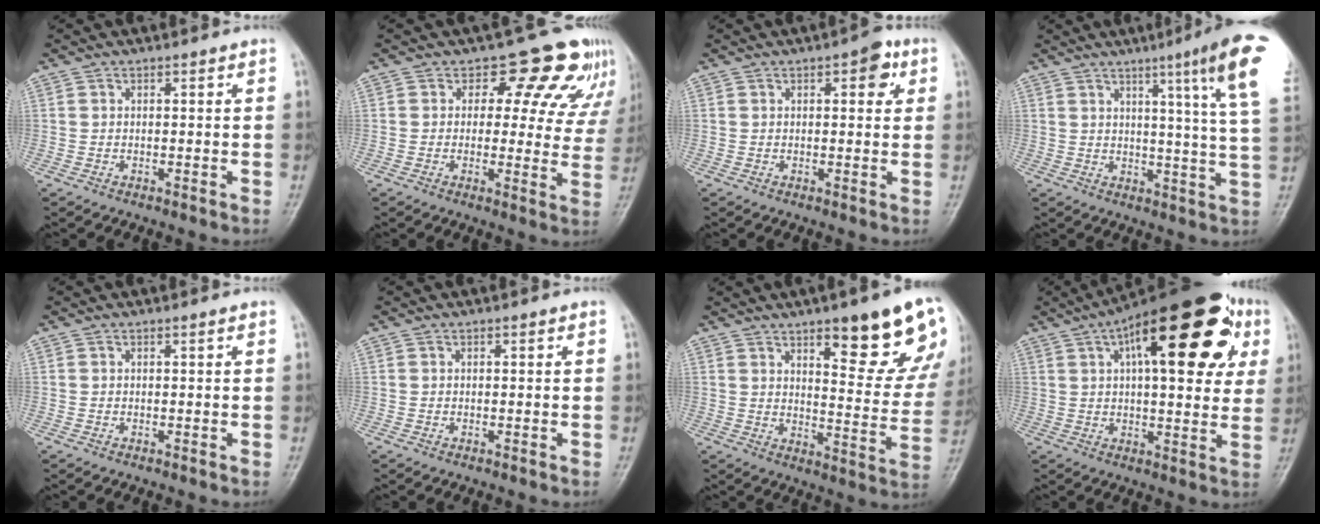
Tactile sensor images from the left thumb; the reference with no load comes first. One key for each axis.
{"total": 12.2, "fx": 8.0, "fy": 7.4, "fz": 5.5, "tx": -0.004, "ty": -0.031, "tz": 0.073}
{"total": 4.7, "fx": 1.8, "fy": 2.3, "fz": 3.7, "tx": -0.027, "ty": 0.001, "tz": 0.013}
{"total": 15.3, "fx": 7.4, "fy": 0.1, "fz": 13.5, "tx": -0.175, "ty": -0.034, "tz": 0.083}
{"total": 0.0}
{"total": 0.0}
{"total": 18.8, "fx": 10.7, "fy": 5.3, "fz": 14.5, "tx": -0.147, "ty": -0.059, "tz": 0.146}
{"total": 27.3, "fx": 10.2, "fy": 11.0, "fz": 22.9, "tx": -0.306, "ty": 0.026, "tz": 0.139}